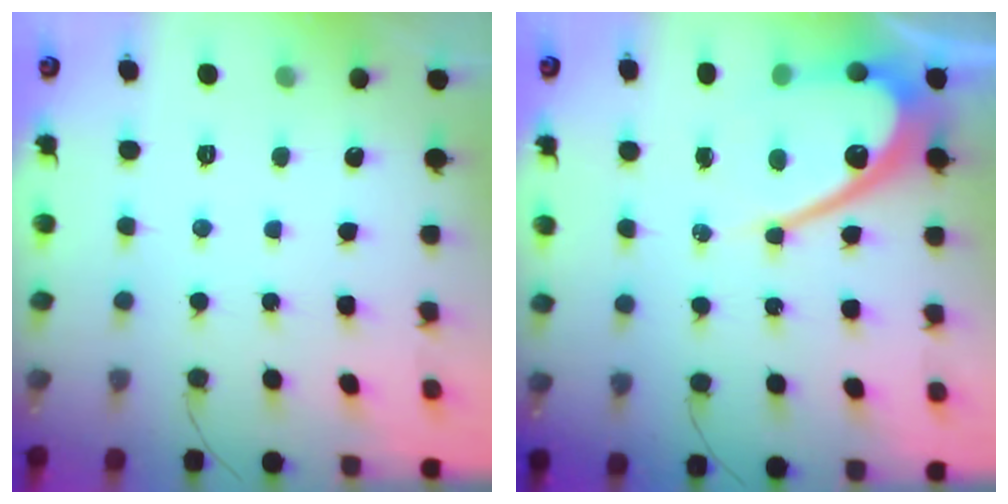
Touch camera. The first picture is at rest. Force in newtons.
{"total": 14.0, "press": 14.0, "slide": 0.9}